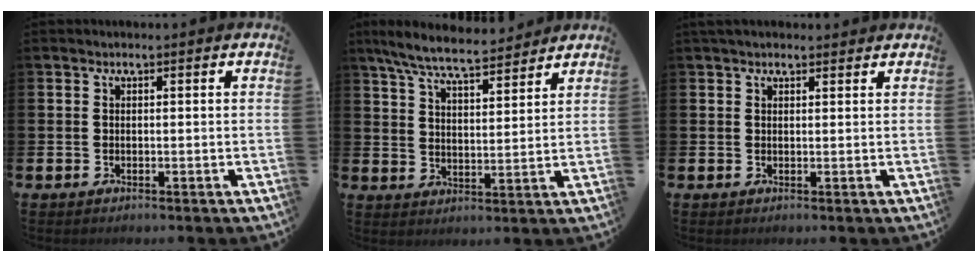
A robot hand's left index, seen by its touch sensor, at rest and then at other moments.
{"total": 7.9, "force": [7.3, 1.2, 2.8], "torque": [-0.083, -0.036, 0.133]}
{"total": 1.9, "force": [1.7, 0.7, 0.5], "torque": [0.006, -0.003, 0.026]}